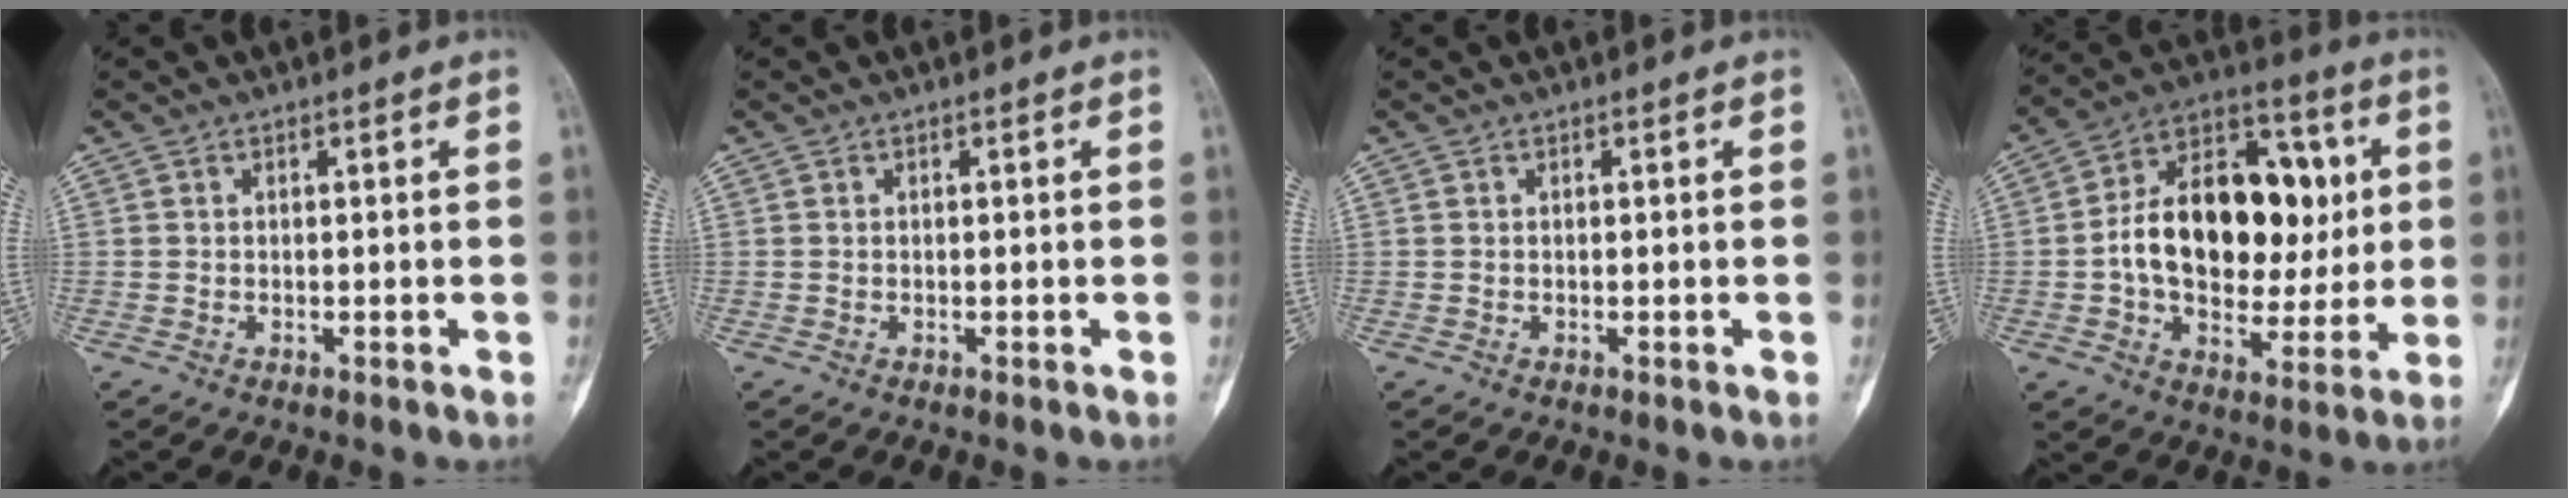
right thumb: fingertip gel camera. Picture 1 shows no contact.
{"total": 0.0}
{"total": 0.0}
{"total": 22.1, "force": [1.6, 14.4, 16.7], "torque": [-0.234, 0.025, 0.026]}